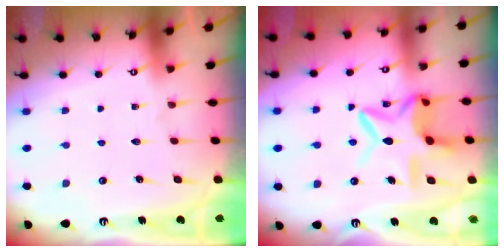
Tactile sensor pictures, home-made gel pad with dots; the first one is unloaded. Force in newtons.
{"total": 12.9, "press": 12.9, "slide": 1.2}